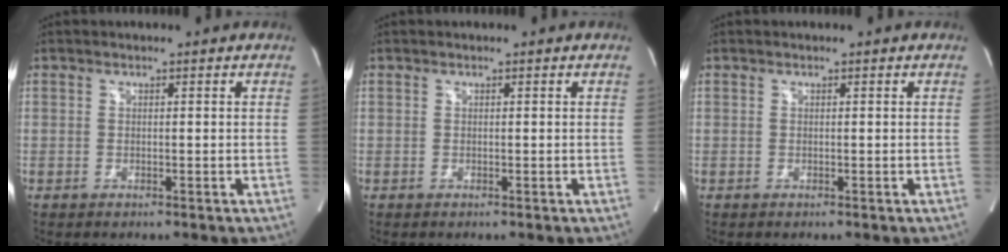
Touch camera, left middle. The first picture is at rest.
{"total": 0.0}
{"total": 0.0}